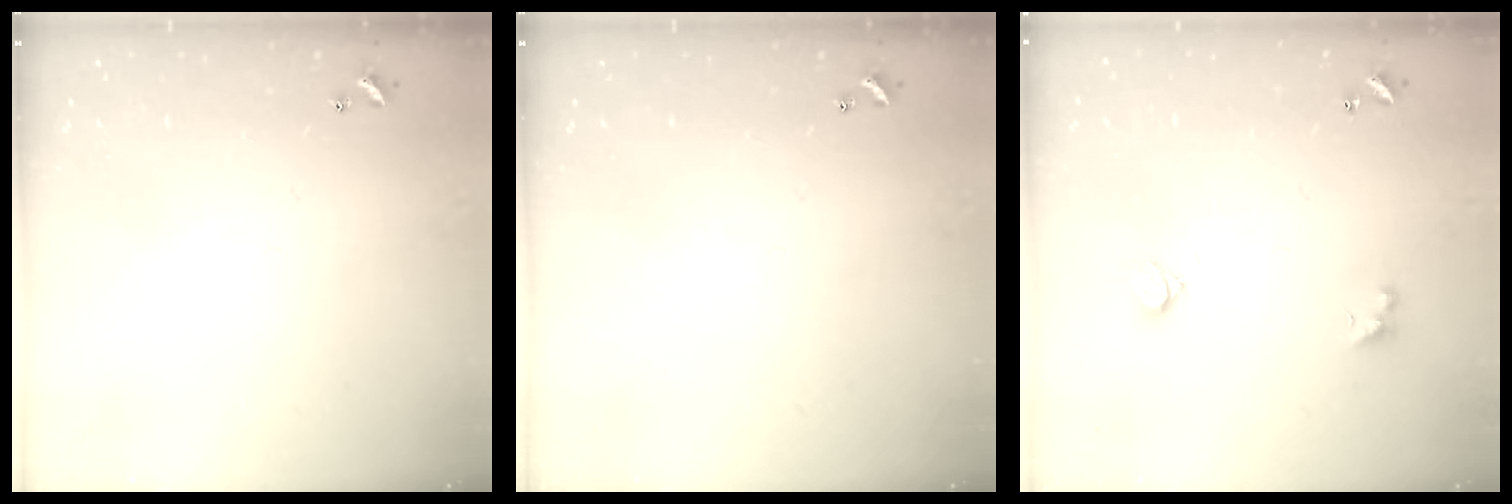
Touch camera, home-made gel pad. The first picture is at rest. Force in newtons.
{"total": 0.0}
{"total": 4.3, "press": 4.2, "slide": 0.8}